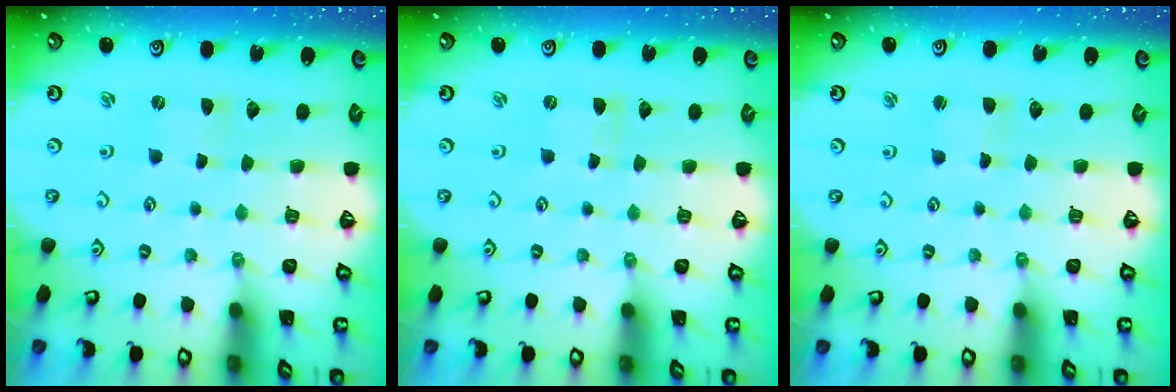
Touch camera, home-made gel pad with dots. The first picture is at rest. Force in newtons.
{"total": 0.0}
{"total": 2.3, "press": 2.3, "slide": 0.5}